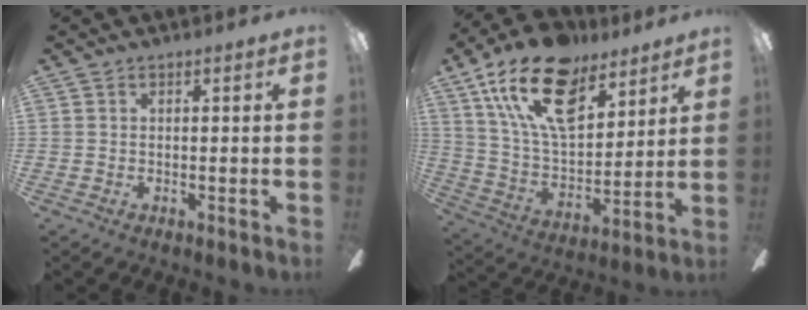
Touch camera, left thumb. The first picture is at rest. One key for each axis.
{"total": 21.8, "fx": 12.7, "fy": 11.3, "fz": 13.7, "tx": -0.261, "ty": -0.059, "tz": 0.226}